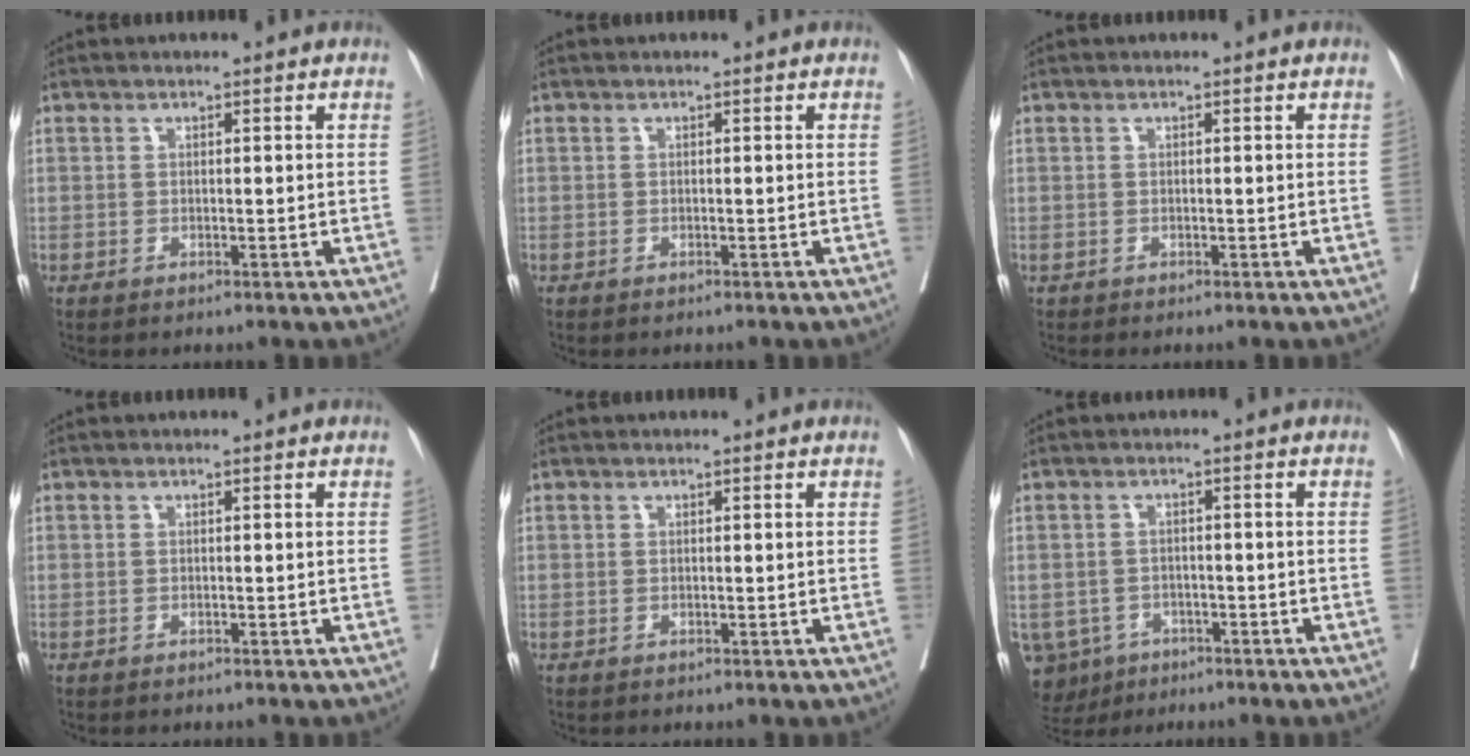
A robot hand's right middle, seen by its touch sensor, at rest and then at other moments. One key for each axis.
{"total": 0.0}
{"total": 0.0}
{"total": 0.9, "fx": -0.9, "fy": 0.3, "fz": 0.3, "tx": -0.010, "ty": -0.002, "tz": -0.013}
{"total": 0.0}
{"total": 8.1, "fx": -4.6, "fy": 6.4, "fz": 1.8, "tx": -0.047, "ty": -0.001, "tz": -0.066}